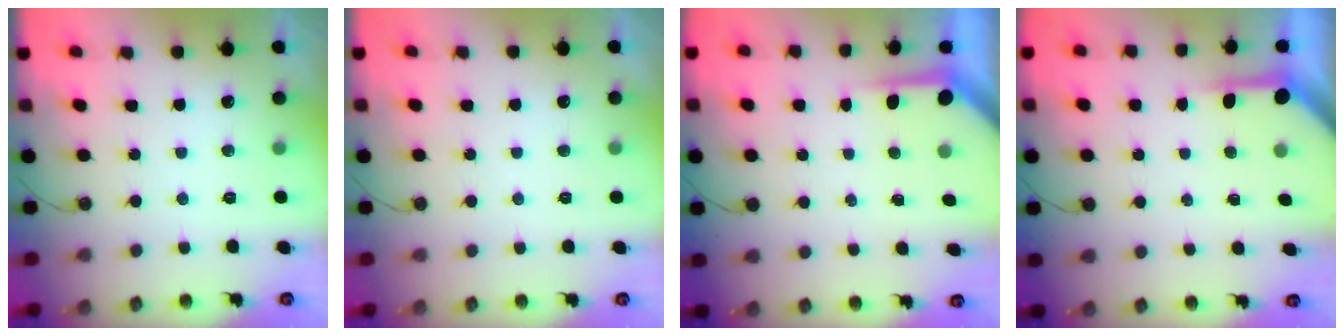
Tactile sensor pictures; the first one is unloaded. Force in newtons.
{"total": 0.0}
{"total": 3.9, "press": 3.9, "slide": 0.4}
{"total": 3.8, "press": 3.8, "slide": 0.3}